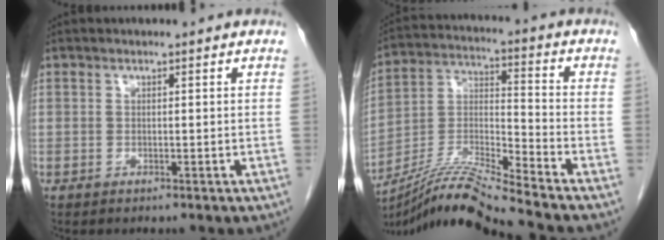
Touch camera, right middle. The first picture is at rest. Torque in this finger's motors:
{"motor_torque": [-0.56, -0.60, -0.08, 0.05]}